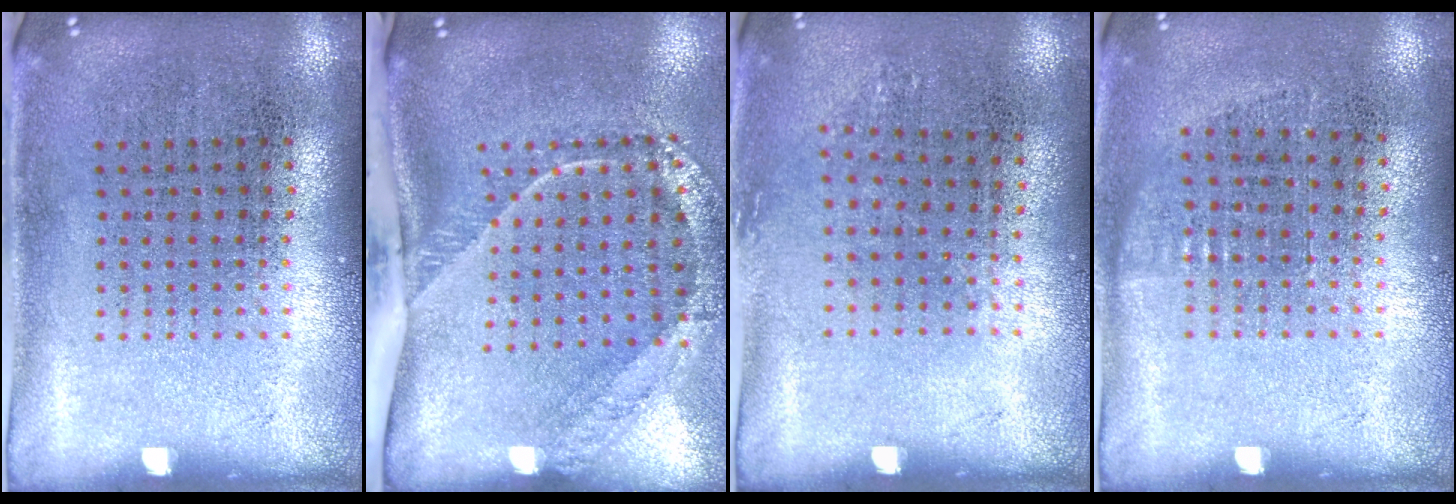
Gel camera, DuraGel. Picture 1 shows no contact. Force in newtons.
{"total": 2.7, "press": 1.8, "slide": 2.0}
{"total": 0.8, "press": 0.7, "slide": 0.4}
{"total": 0.7, "press": 0.7, "slide": 0.4}